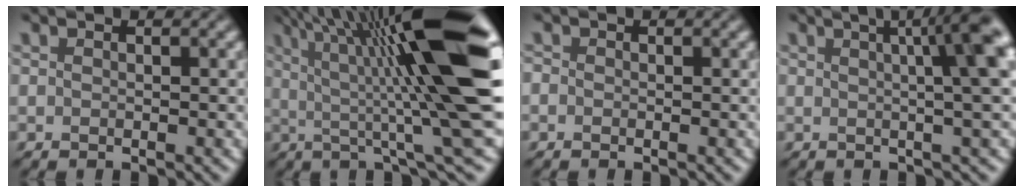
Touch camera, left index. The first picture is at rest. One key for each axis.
{"total": 16.0, "fx": 2.8, "fy": 2.4, "fz": 15.6, "tx": -0.208, "ty": 0.007, "tz": 0.042}
{"total": 0.7, "fx": -0.5, "fy": 0.4, "fz": 0.0, "tx": 0.001, "ty": -0.003, "tz": -0.012}
{"total": 9.6, "fx": 2.5, "fy": 3.0, "fz": 8.8, "tx": -0.066, "ty": 0.042, "tz": 0.006}